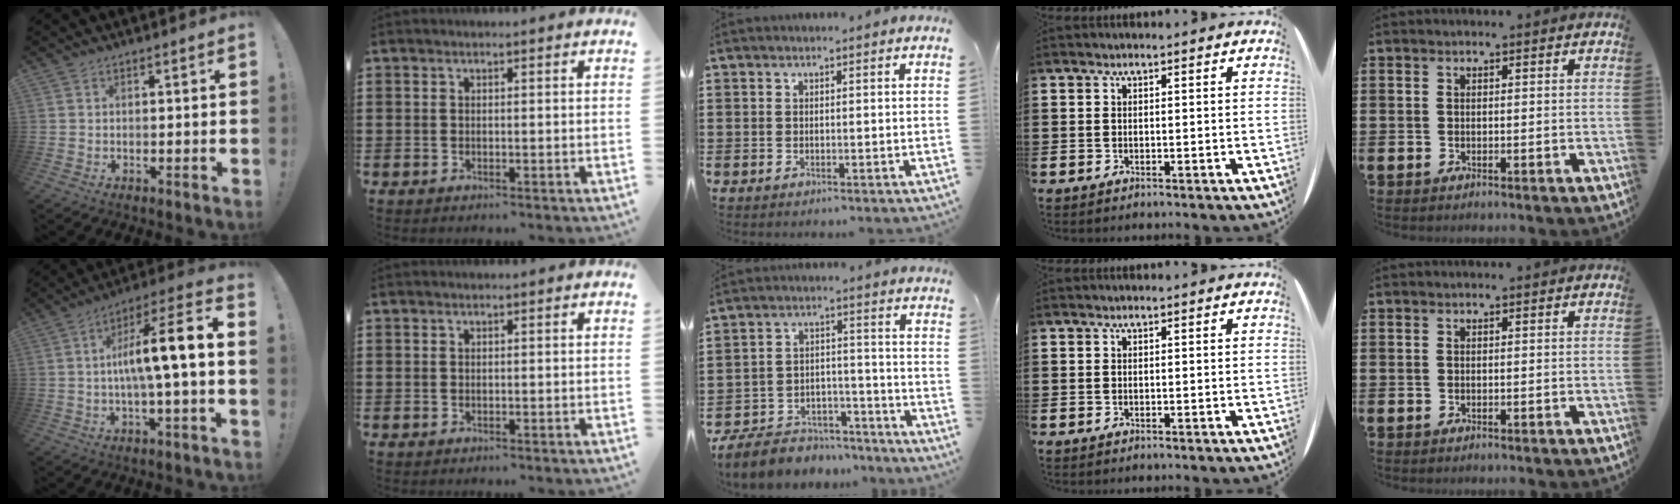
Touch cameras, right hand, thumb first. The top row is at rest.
{"thumb": {"total": 12.4, "force": [0.0, 0.4, 12.4], "torque": [-0.200, -0.002, -0.015]}, "middle": {"total": 7.3, "force": [-6.8, 2.3, 1.2], "torque": [-0.024, 0.021, -0.132]}}